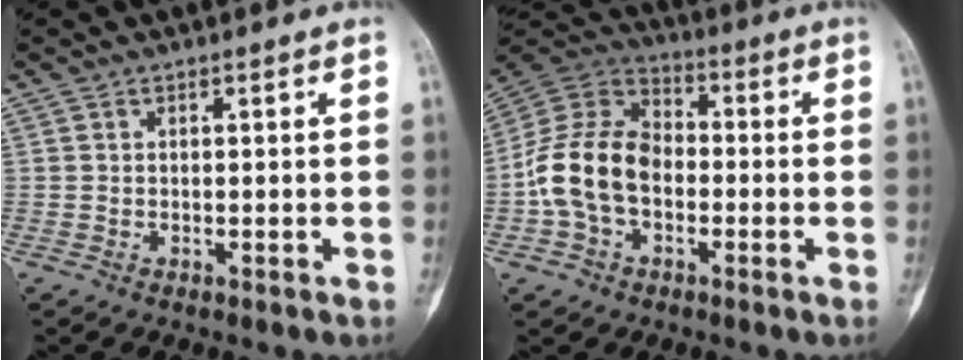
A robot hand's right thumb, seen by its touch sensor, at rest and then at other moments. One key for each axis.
{"total": 14.7, "fx": -2.6, "fy": 10.4, "fz": 10.1, "tx": -0.185, "ty": 0.039, "tz": -0.056}